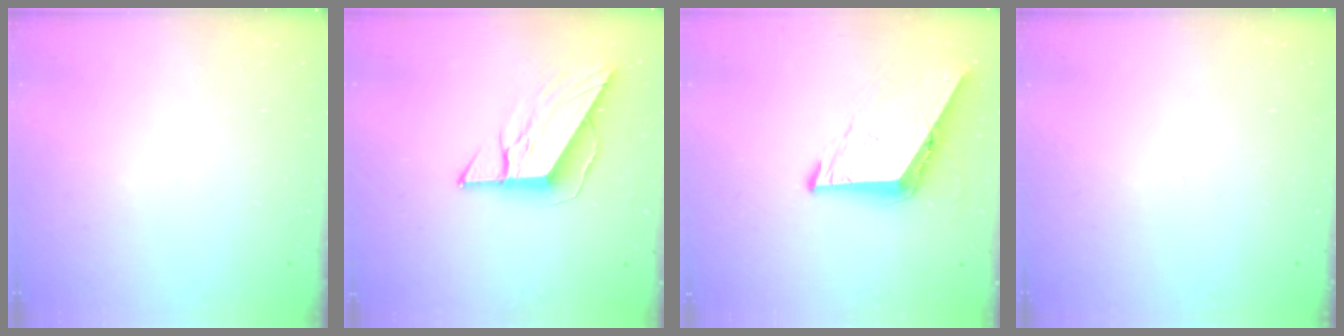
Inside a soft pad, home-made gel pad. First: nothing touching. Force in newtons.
{"total": 11.1, "press": 11.0, "slide": 1.2}
{"total": 6.8, "press": 6.8, "slide": 0.4}
{"total": 0.0}